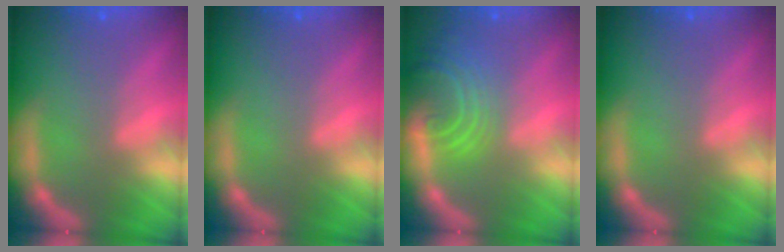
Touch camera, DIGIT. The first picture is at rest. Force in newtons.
{"total": 0.0}
{"total": 7.0}
{"total": 0.0}